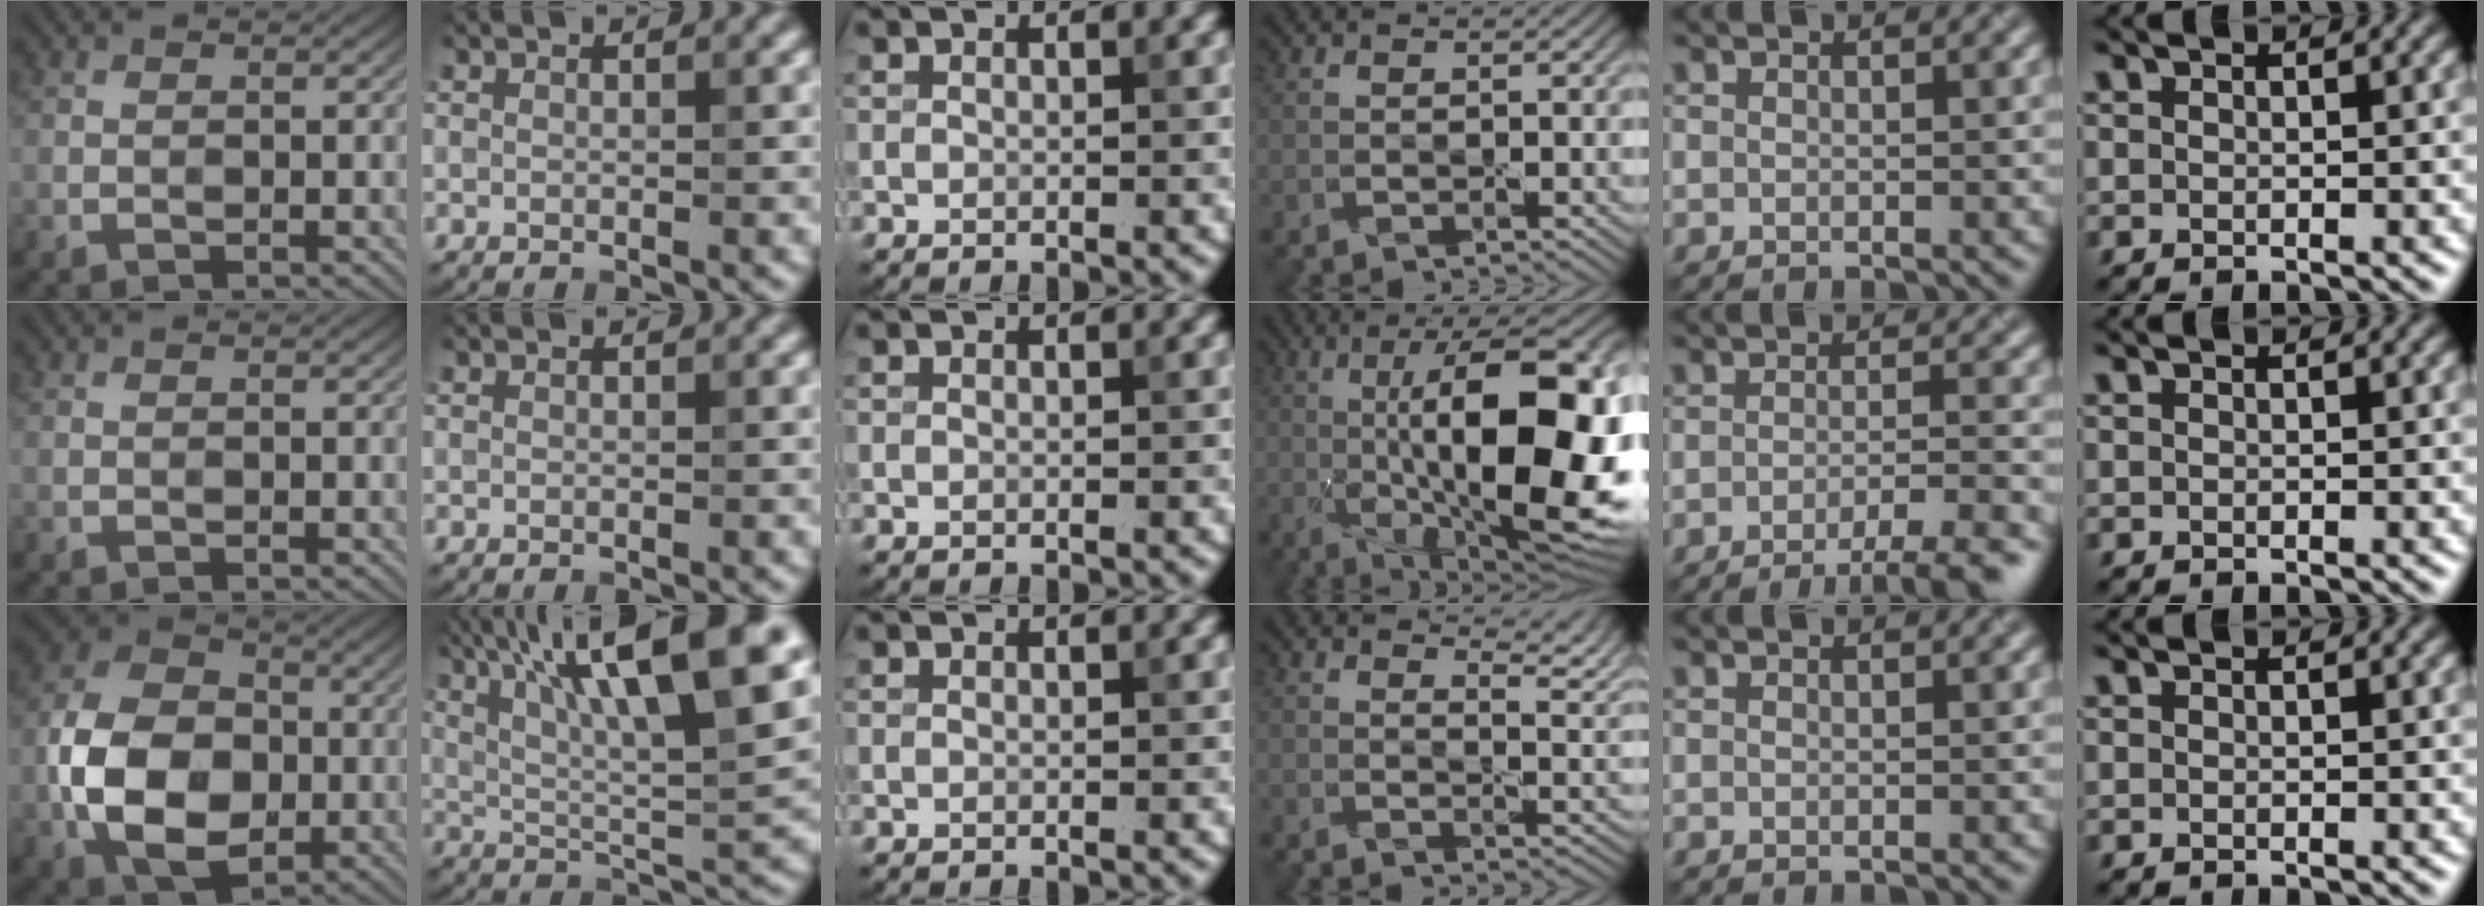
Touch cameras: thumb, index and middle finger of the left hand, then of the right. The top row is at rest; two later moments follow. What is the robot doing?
{"motion": "peel", "object": "plastic wrap"}